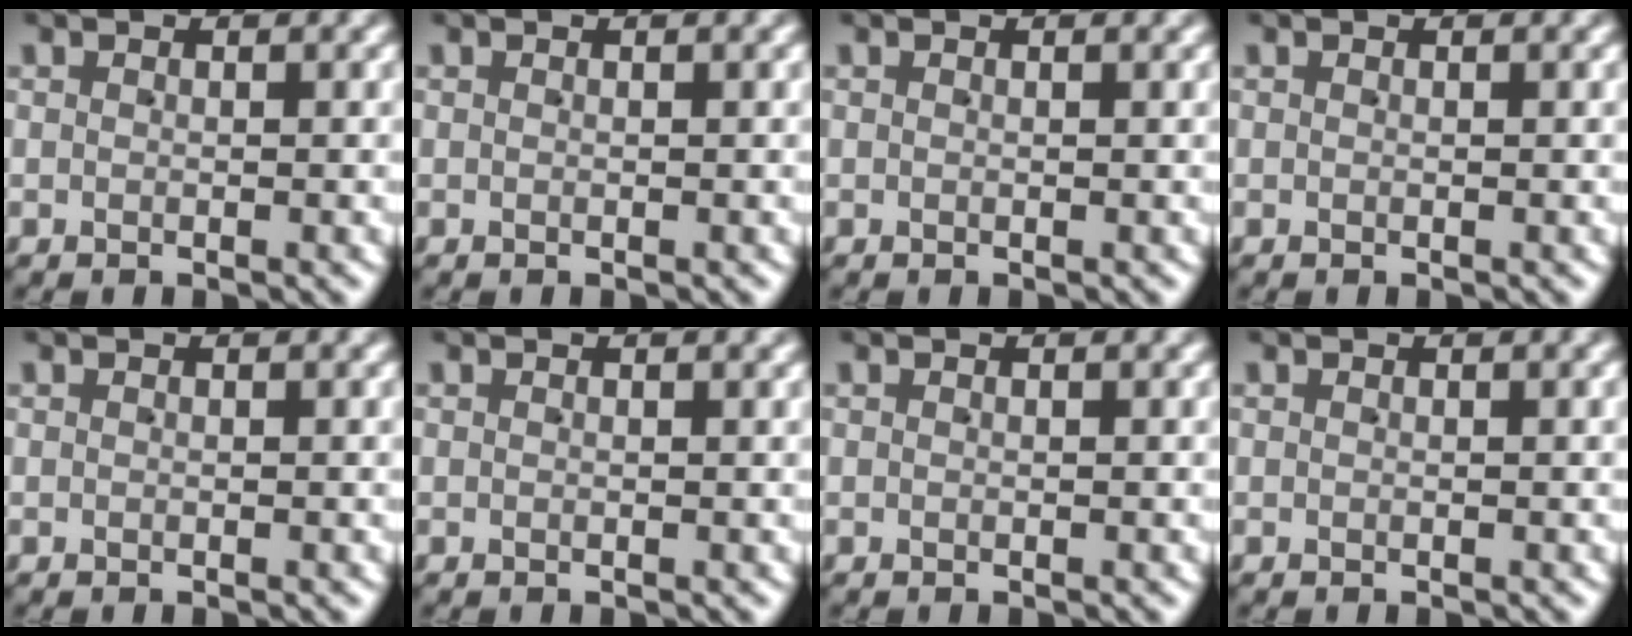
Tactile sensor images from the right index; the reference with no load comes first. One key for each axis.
{"total": 0.0}
{"total": 0.0}
{"total": 0.0}
{"total": 0.0}
{"total": 0.0}
{"total": 0.0}
{"total": 0.0}